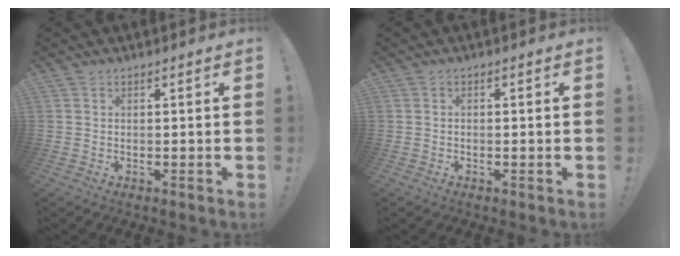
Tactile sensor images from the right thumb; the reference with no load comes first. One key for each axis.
{"total": 0.5, "fx": -0.4, "fy": 0.2, "fz": 0.2, "tx": -0.003, "ty": 0.001, "tz": -0.008}